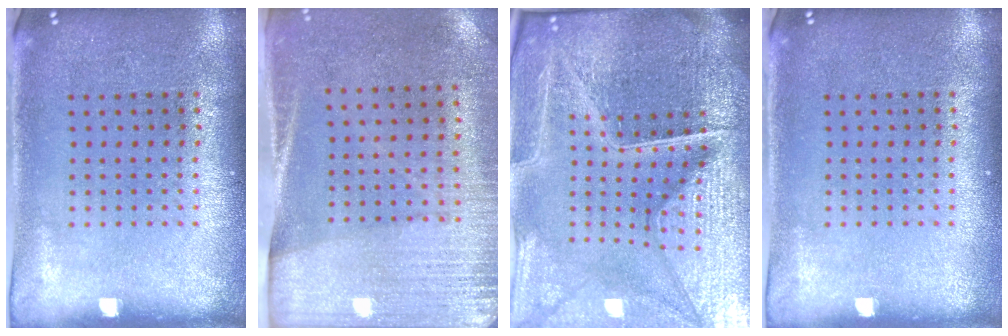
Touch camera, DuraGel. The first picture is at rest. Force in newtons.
{"total": 2.8, "press": 2.5, "slide": 1.3}
{"total": 6.9, "press": 6.1, "slide": 3.4}
{"total": 0.0}